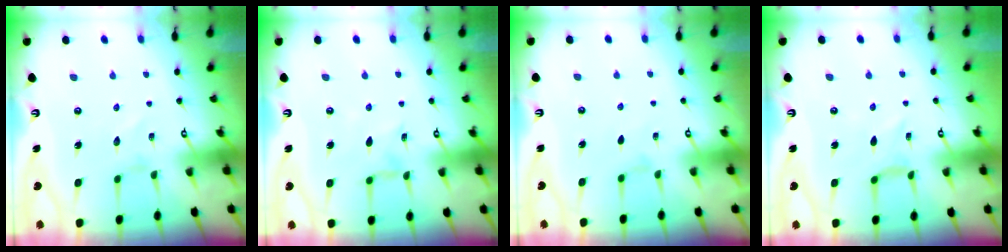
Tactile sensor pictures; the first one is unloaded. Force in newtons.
{"total": 3.0, "press": 2.9, "slide": 0.3}
{"total": 1.1, "press": 1.1, "slide": 0.3}
{"total": 0.8, "press": 0.7, "slide": 0.4}